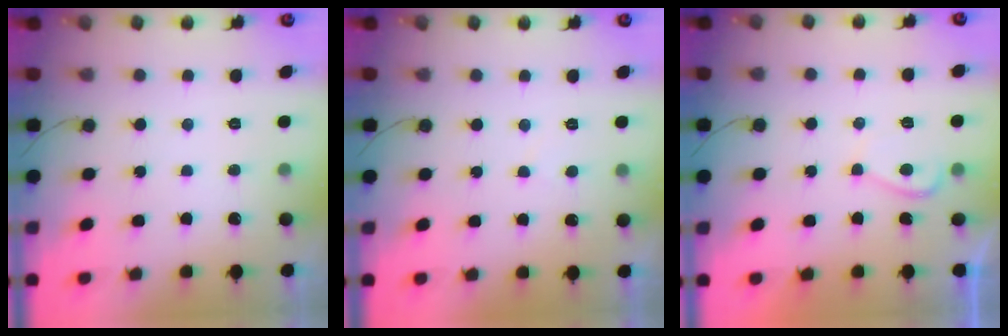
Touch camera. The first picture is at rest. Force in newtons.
{"total": 1.5, "press": 1.5, "slide": 0.4}
{"total": 2.6, "press": 2.4, "slide": 0.8}